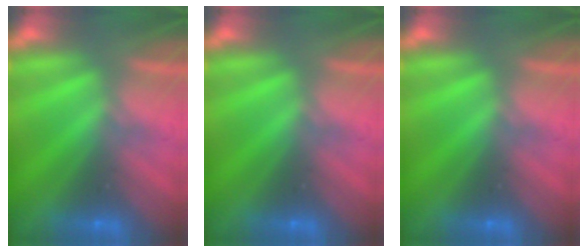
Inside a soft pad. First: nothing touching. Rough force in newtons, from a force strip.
{"total": 0.0}
{"total": 0.0}